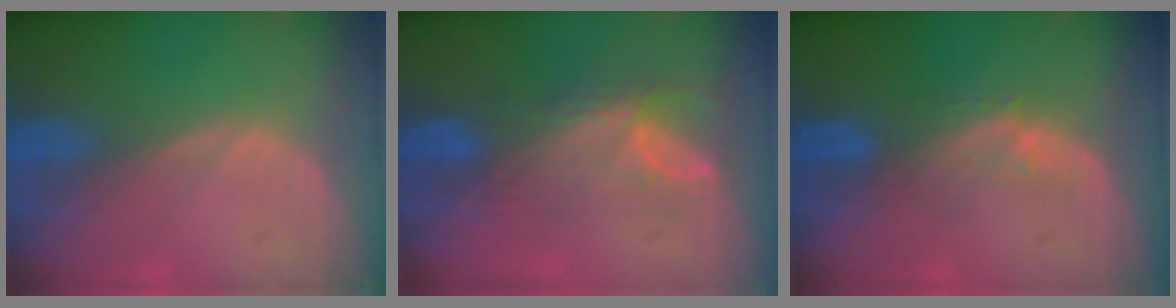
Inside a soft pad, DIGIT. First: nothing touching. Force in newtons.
{"total": 7.9, "press": 6.6, "slide": 4.4}
{"total": 3.4, "press": 3.4, "slide": 0.4}